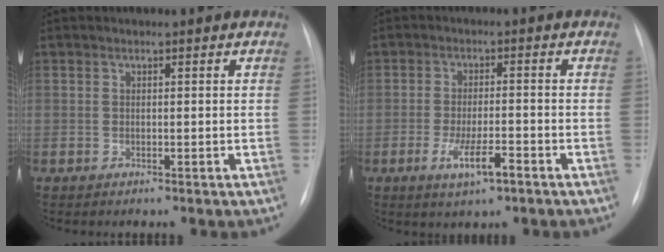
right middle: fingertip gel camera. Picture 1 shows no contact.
{"total": 5.4, "force": [-2.7, 1.1, 4.6], "torque": [-0.091, -0.006, -0.045]}